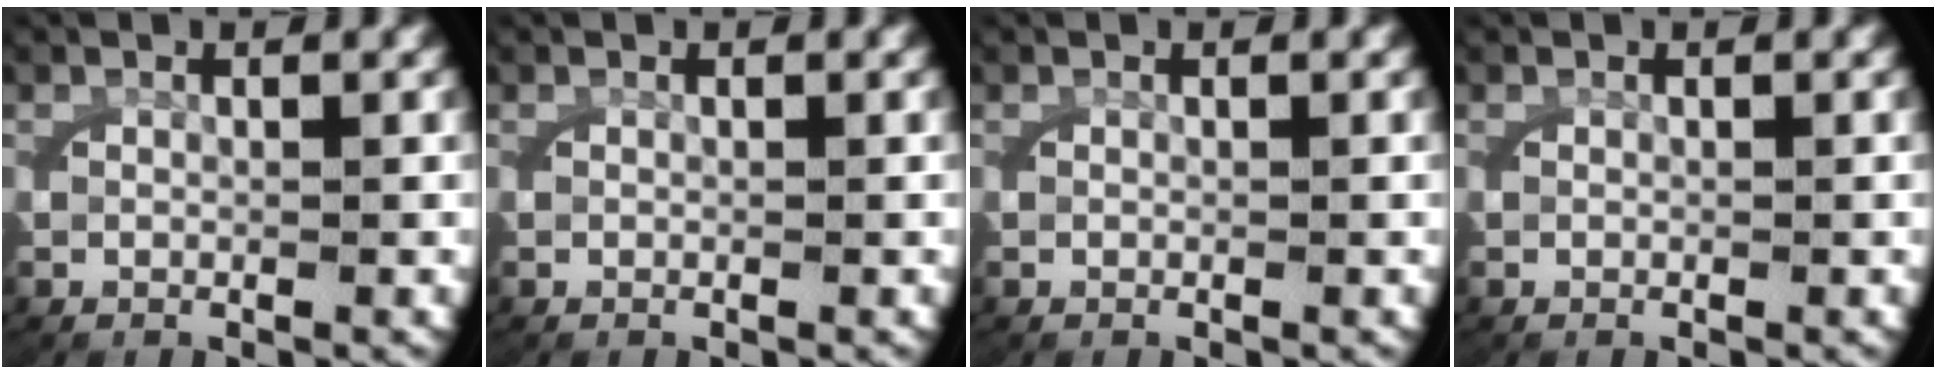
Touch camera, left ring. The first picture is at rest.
{"total": 0.0}
{"total": 0.0}
{"total": 0.0}